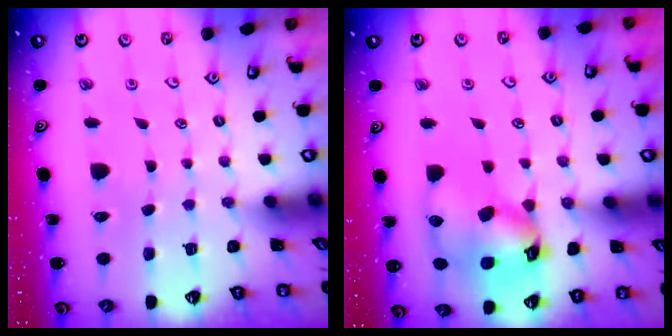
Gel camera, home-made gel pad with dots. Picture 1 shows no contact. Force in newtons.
{"total": 16.0, "press": 15.8, "slide": 2.3}